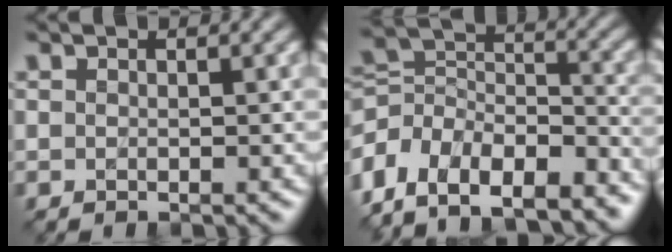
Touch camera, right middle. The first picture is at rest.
{"total": 12.4, "force": [-8.1, 7.2, 6.1], "torque": [-0.144, -0.009, -0.124]}